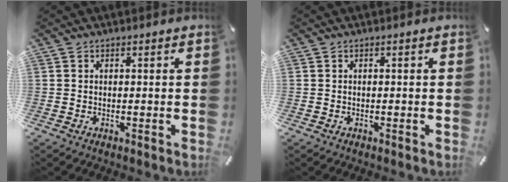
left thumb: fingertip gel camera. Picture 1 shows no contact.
{"total": 0.0}